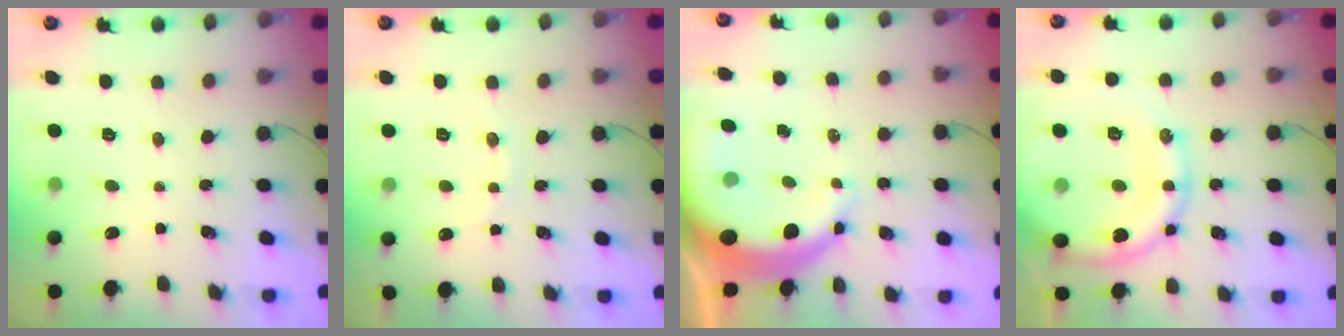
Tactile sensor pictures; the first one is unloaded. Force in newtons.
{"total": 4.1, "press": 3.9, "slide": 1.1}
{"total": 13.5, "press": 13.2, "slide": 2.8}
{"total": 17.1, "press": 17.1, "slide": 0.9}